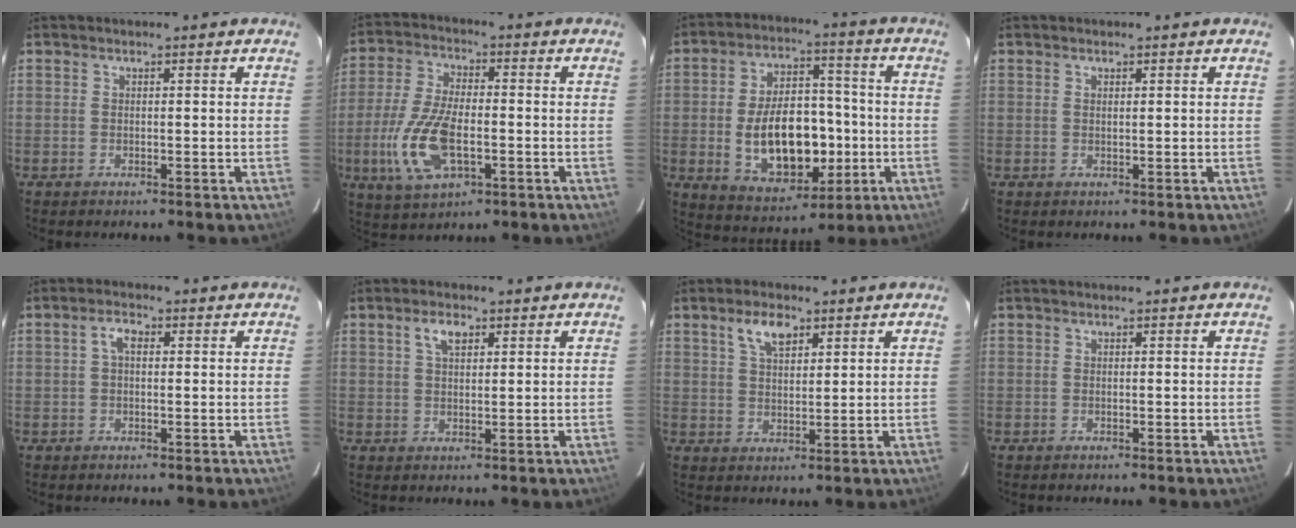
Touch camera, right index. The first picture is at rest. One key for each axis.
{"total": 13.6, "fx": -3.7, "fy": 6.2, "fz": 11.5, "tx": -0.248, "ty": -0.007, "tz": -0.065}
{"total": 17.0, "fx": -3.0, "fy": 10.0, "fz": 13.5, "tx": -0.256, "ty": 0.014, "tz": -0.022}
{"total": 0.5, "fx": 0.3, "fy": 0.1, "fz": 0.4, "tx": -0.008, "ty": 0.001, "tz": 0.007}
{"total": 2.6, "fx": 0.4, "fy": 1.4, "fz": 2.2, "tx": -0.044, "ty": 0.011, "tz": 0.008}
{"total": 3.6, "fx": 1.7, "fy": 1.8, "fz": 2.6, "tx": -0.046, "ty": 0.009, "tz": 0.031}
{"total": 5.4, "fx": 3.1, "fy": 2.5, "fz": 3.7, "tx": -0.063, "ty": 0.009, "tz": 0.057}
{"total": 0.0}